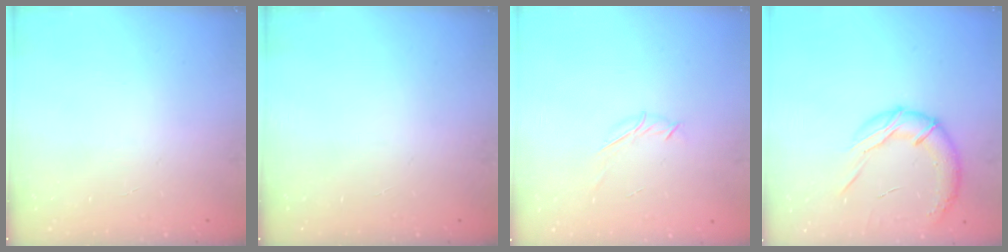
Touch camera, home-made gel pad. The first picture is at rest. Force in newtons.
{"total": 0.0}
{"total": 3.9, "press": 3.8, "slide": 0.8}
{"total": 14.9, "press": 14.7, "slide": 2.3}